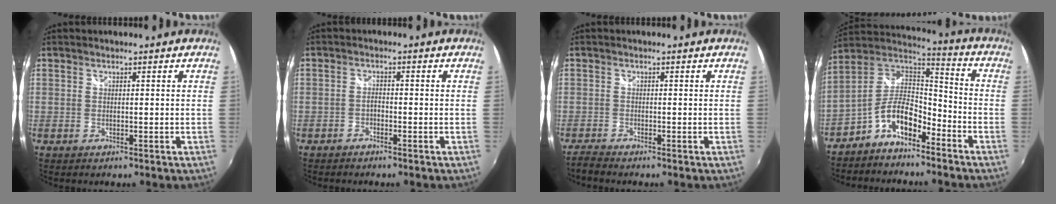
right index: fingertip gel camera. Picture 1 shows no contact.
{"total": 1.6, "force": [-1.3, 0.5, 0.7], "torque": [-0.020, 0.003, -0.026]}
{"total": 1.9, "force": [-1.9, 0.1, 0.3], "torque": [-0.012, -0.006, -0.040]}
{"total": 11.1, "force": [-6.3, 5.0, 7.7], "torque": [-0.161, 0.019, -0.115]}